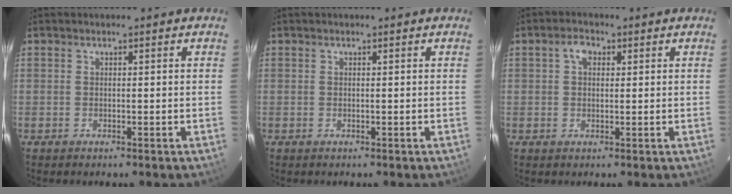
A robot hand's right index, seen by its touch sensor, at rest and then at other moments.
{"total": 0.0}
{"total": 2.7, "force": [0.8, 1.9, 1.7], "torque": [-0.029, 0.011, 0.014]}